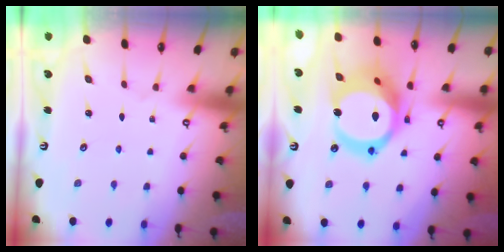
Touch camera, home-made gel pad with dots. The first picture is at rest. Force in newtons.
{"total": 20.5, "press": 20.4, "slide": 2.4}